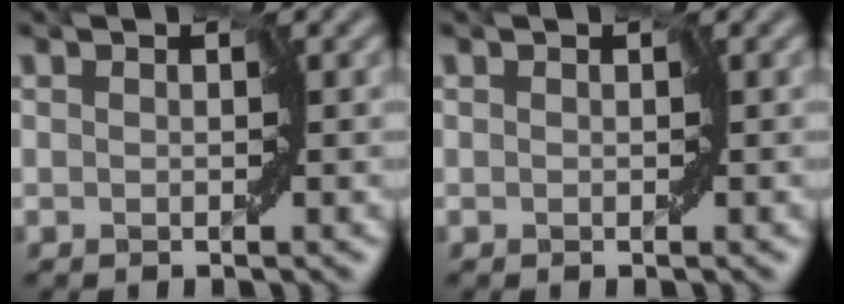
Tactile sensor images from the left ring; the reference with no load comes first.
{"total": 0.0}